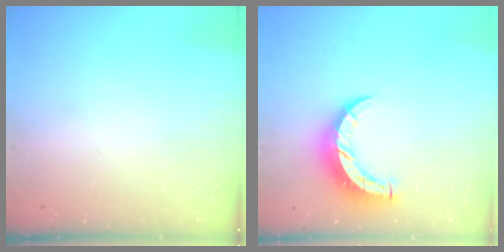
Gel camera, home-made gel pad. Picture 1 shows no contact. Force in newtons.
{"total": 10.2, "press": 10.1, "slide": 1.0}